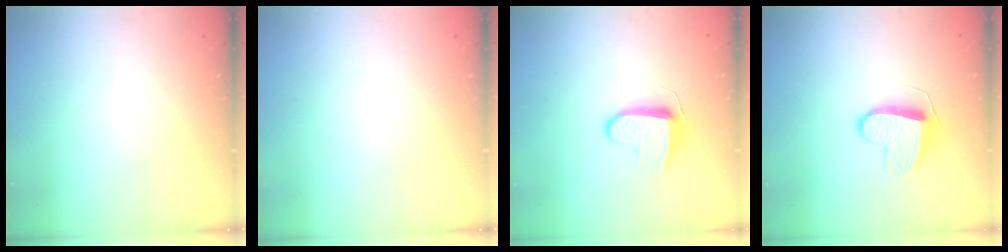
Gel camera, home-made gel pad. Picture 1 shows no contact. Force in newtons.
{"total": 0.0}
{"total": 8.7, "press": 8.7, "slide": 0.9}
{"total": 11.2, "press": 11.1, "slide": 0.8}